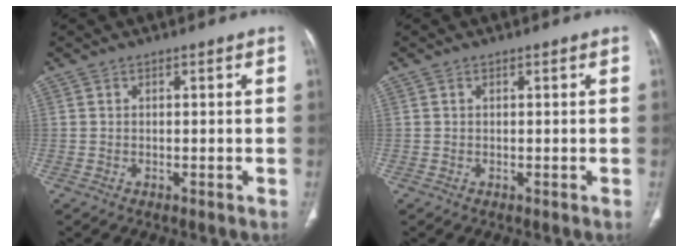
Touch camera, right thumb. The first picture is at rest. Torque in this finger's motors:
{"motor_torque": [0.19, 0.10, 0.47, 0.30, -0.03]}